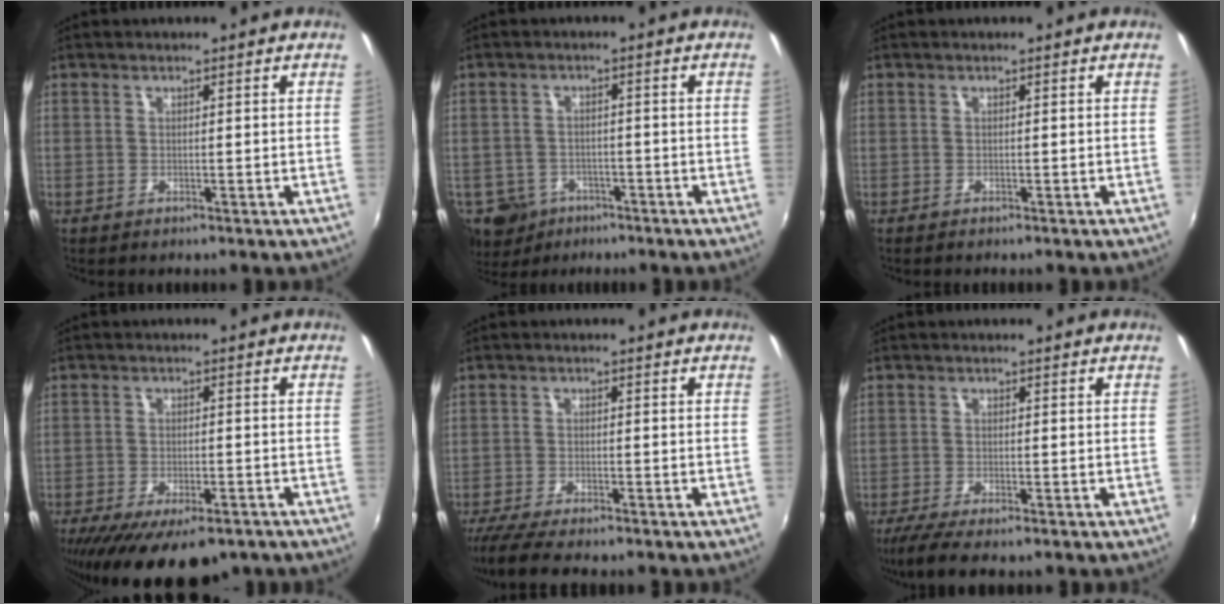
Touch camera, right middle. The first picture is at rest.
{"total": 8.8, "force": [-5.1, 6.6, 3.0], "torque": [-0.091, -0.007, -0.077]}
{"total": 0.0}
{"total": 16.6, "force": [-11.5, 6.4, 10.1], "torque": [-0.203, -0.048, -0.167]}
{"total": 8.0, "force": [-6.8, 1.0, 4.0], "torque": [-0.100, -0.031, -0.119]}
{"total": 6.0, "force": [-4.7, 0.8, 3.6], "torque": [-0.088, -0.028, -0.085]}